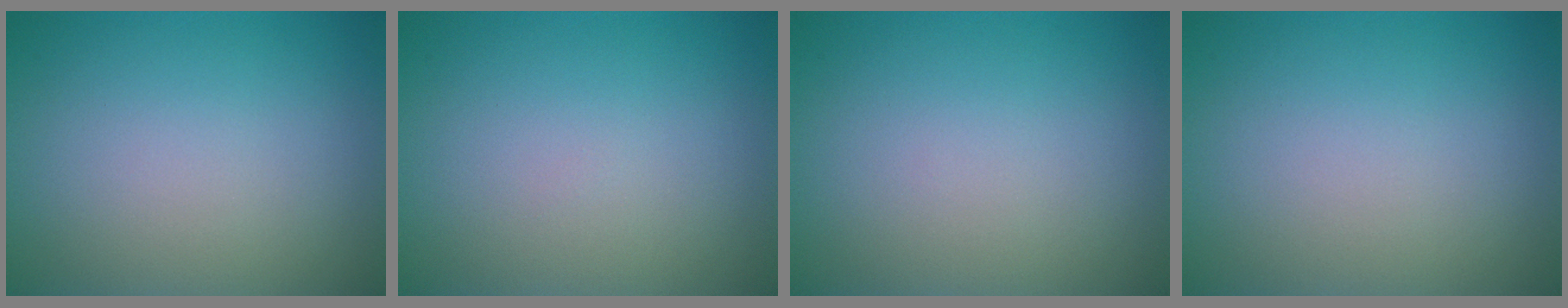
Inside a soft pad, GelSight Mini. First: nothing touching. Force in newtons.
{"total": 0.0}
{"total": 0.0}
{"total": 0.0}